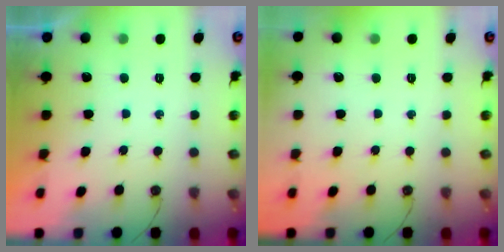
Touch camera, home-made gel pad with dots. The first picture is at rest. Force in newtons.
{"total": 0.0}